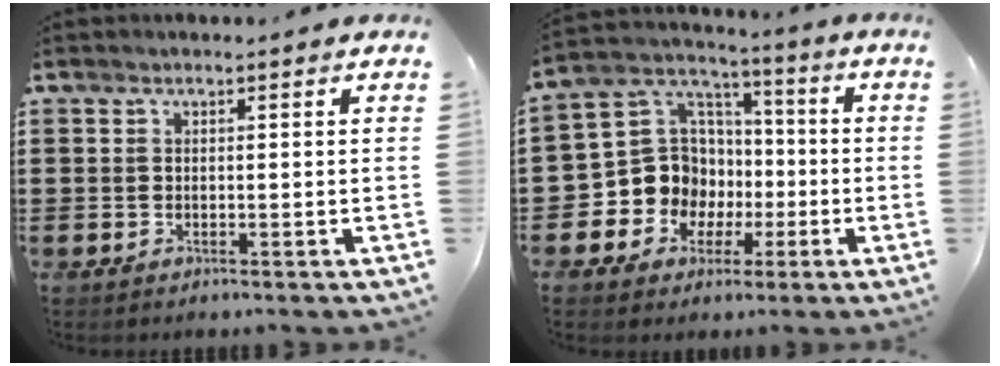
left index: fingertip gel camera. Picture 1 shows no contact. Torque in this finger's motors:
{"motor_torque": [1.53, 0.60, 0.39, 0.05]}